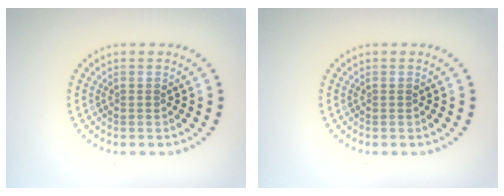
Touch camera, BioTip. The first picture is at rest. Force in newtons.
{"total": 0.0}